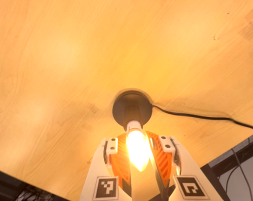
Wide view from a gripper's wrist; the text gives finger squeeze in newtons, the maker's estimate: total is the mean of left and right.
{"total": 15.9, "left": 15.6, "right": 16.2}